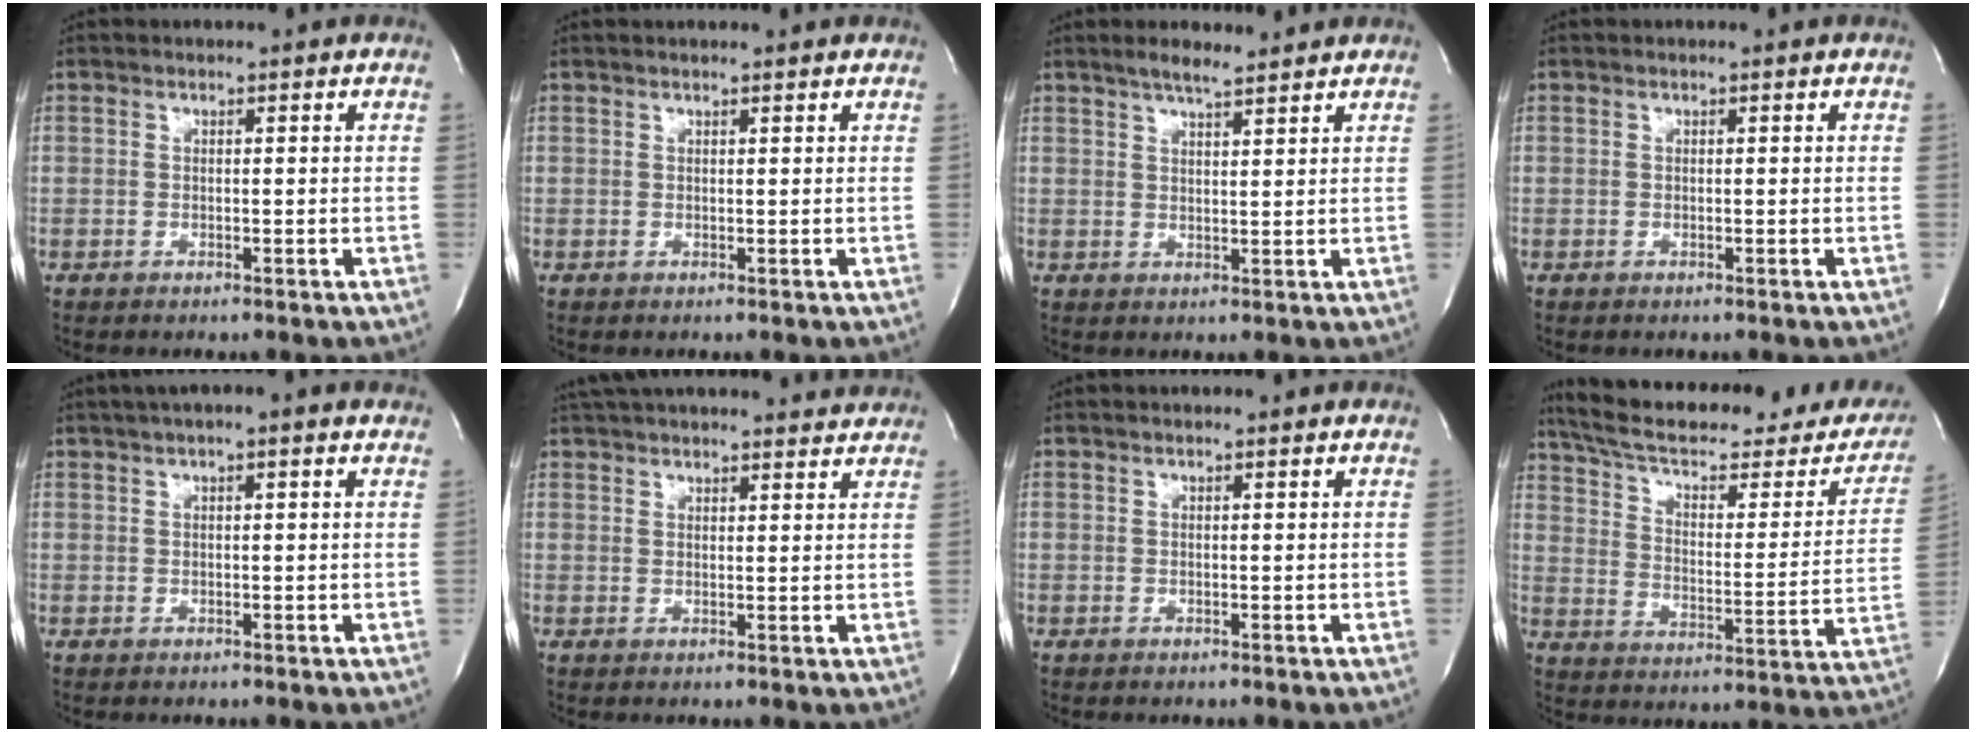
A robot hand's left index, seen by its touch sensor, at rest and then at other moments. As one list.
[{"total": 2.4, "force": [2.3, 0.2, 0.8], "torque": [-0.013, 0.017, 0.026]}, {"total": 4.8, "force": [4.2, 0.5, 2.3], "torque": [-0.044, 0.014, 0.073]}, {"total": 0.0}, {"total": 5.1, "force": [3.4, 0.6, 3.7], "torque": [-0.057, 0.032, 0.048]}, {"total": 17.5, "force": [16.3, 2.9, 5.9], "torque": [-0.097, 0.037, 0.223]}, {"total": 0.8, "force": [0.7, 0.0, 0.3], "torque": [-0.009, 0.003, 0.009]}, {"total": 30.4, "force": [25.7, 7.8, 14.2], "torque": [-0.224, -0.026, 0.331]}]